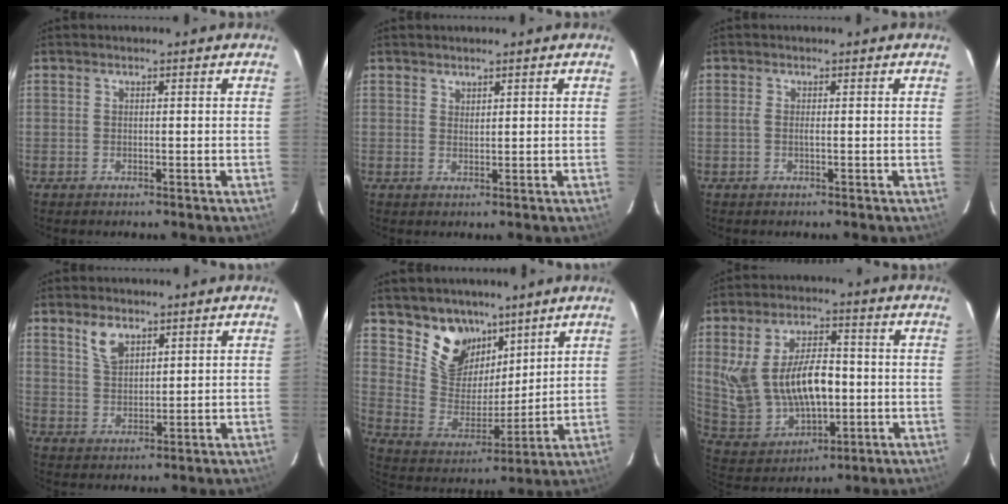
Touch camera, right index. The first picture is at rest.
{"total": 1.1, "force": [1.1, 0.4, 0.2], "torque": [-0.002, 0.001, 0.020]}
{"total": 0.9, "force": [-0.1, -0.1, 0.9], "torque": [-0.019, 0.001, -0.004]}
{"total": 5.0, "force": [3.2, 2.6, 2.9], "torque": [-0.054, 0.005, 0.064]}
{"total": 12.4, "force": [8.3, 8.1, 4.4], "torque": [-0.090, -0.005, 0.165]}
{"total": 16.4, "force": [0.2, 9.1, 13.6], "torque": [-0.270, 0.000, 0.031]}